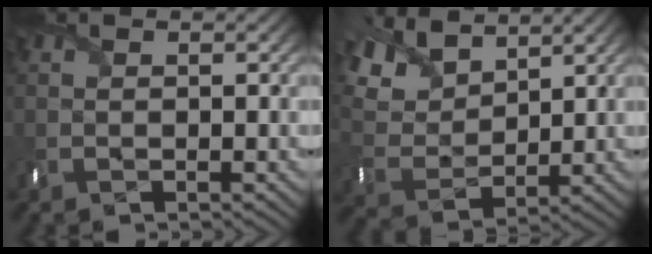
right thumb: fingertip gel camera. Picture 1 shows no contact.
{"total": 10.2, "force": [6.8, 5.3, 5.4], "torque": [-0.166, 0.024, 0.120]}